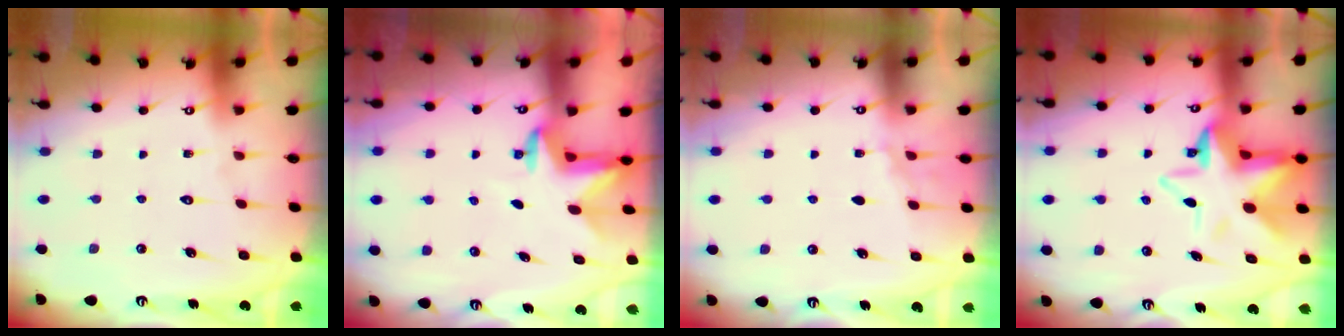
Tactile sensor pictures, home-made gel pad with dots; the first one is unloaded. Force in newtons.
{"total": 3.0, "press": 2.9, "slide": 0.7}
{"total": 2.2, "press": 1.9, "slide": 1.1}
{"total": 9.6, "press": 9.5, "slide": 1.5}